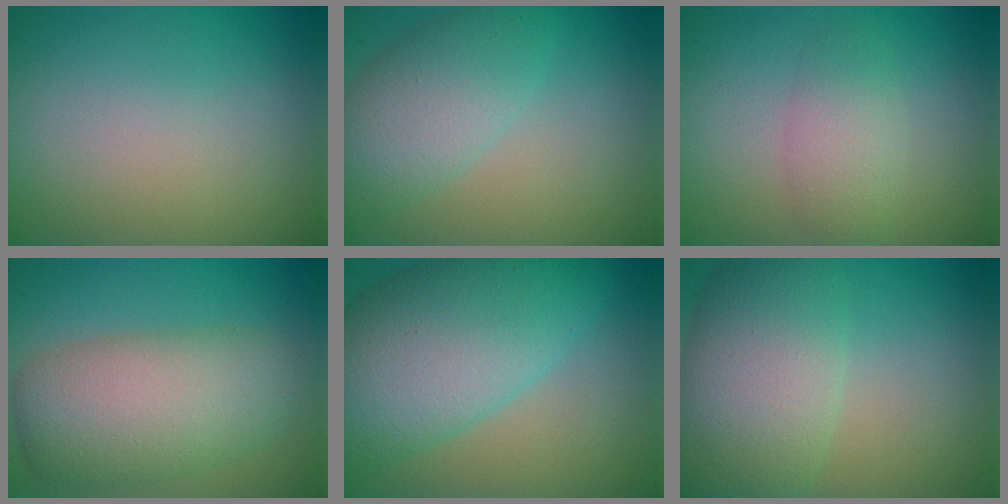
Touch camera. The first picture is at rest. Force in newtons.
{"total": 4.5, "press": 4.5, "slide": 0.0}
{"total": 2.7, "press": 2.7, "slide": 0.1}
{"total": 7.5, "press": 7.5, "slide": 0.3}
{"total": 10.3, "press": 10.3, "slide": 0.4}
{"total": 8.2, "press": 8.2, "slide": 0.3}